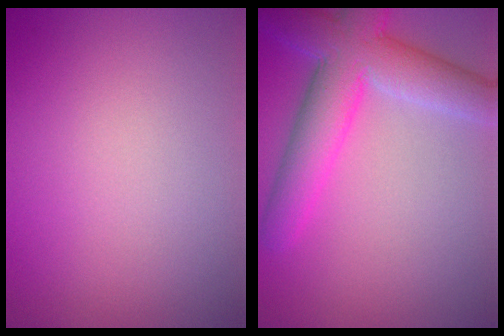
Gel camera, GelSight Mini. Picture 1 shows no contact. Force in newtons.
{"total": 7.3, "press": 7.3, "slide": 0.3}